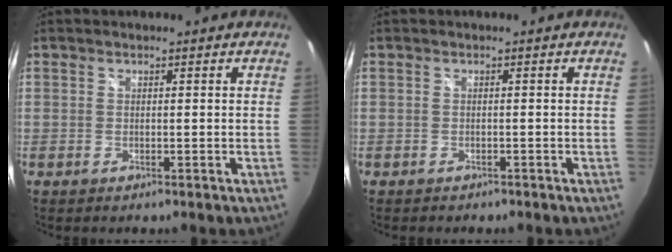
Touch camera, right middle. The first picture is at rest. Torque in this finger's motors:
{"motor_torque": [-0.33, -0.40, -0.10, -0.02]}